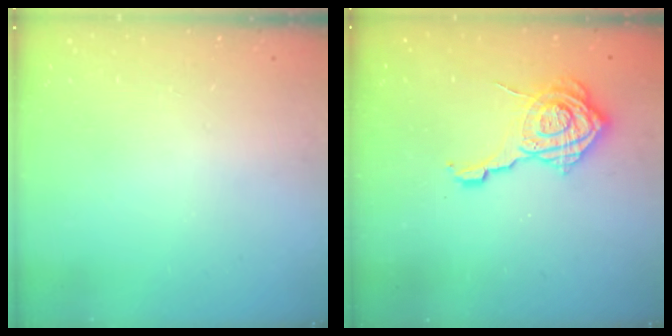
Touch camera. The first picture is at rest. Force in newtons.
{"total": 14.7, "press": 14.7, "slide": 0.8}